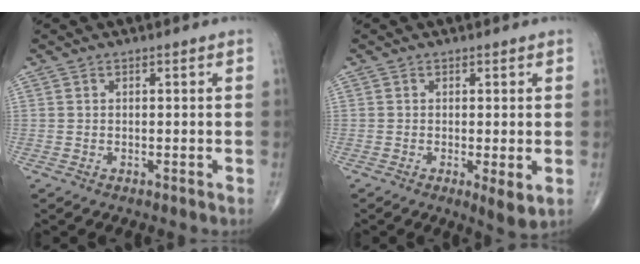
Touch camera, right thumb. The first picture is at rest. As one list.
[{"total": 3.9, "force": [-0.7, 0.9, 3.7], "torque": [-0.059, -0.014, -0.014]}]